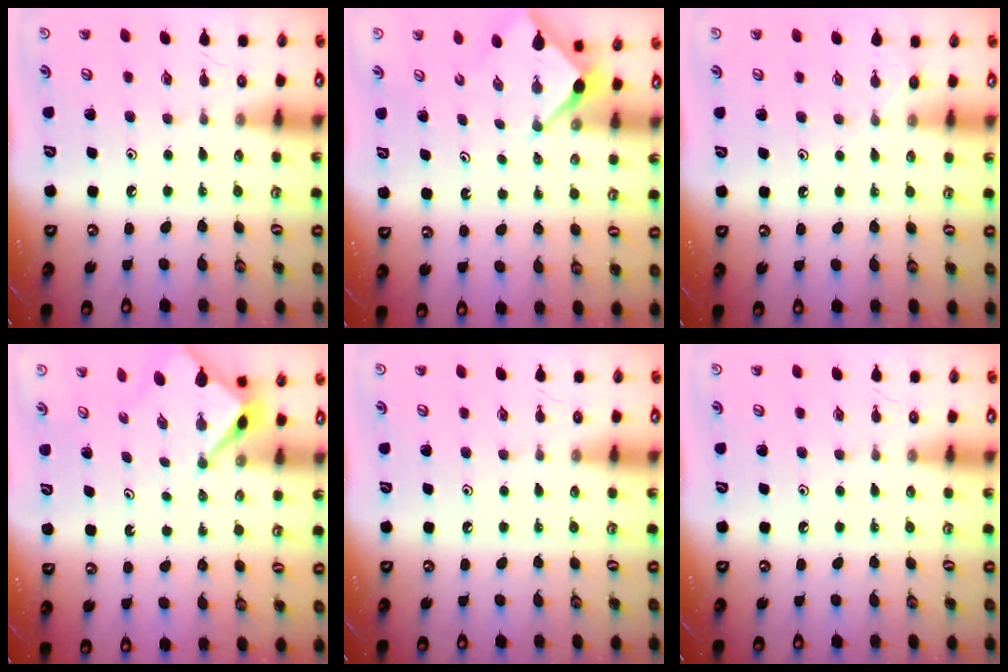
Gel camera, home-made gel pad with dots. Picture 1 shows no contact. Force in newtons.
{"total": 2.5, "press": 2.5, "slide": 0.3}
{"total": 3.5, "press": 3.4, "slide": 0.4}
{"total": 3.2, "press": 3.2, "slide": 0.2}
{"total": 0.0}
{"total": 0.0}